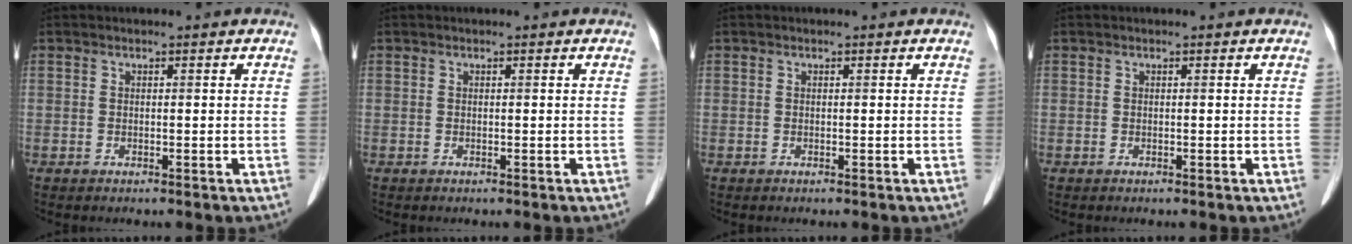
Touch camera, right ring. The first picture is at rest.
{"total": 0.0}
{"total": 0.0}
{"total": 0.0}